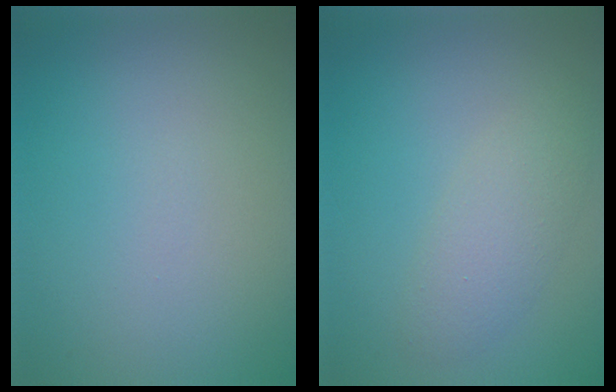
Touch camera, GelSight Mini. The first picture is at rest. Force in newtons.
{"total": 2.8, "press": 2.8, "slide": 0.1}